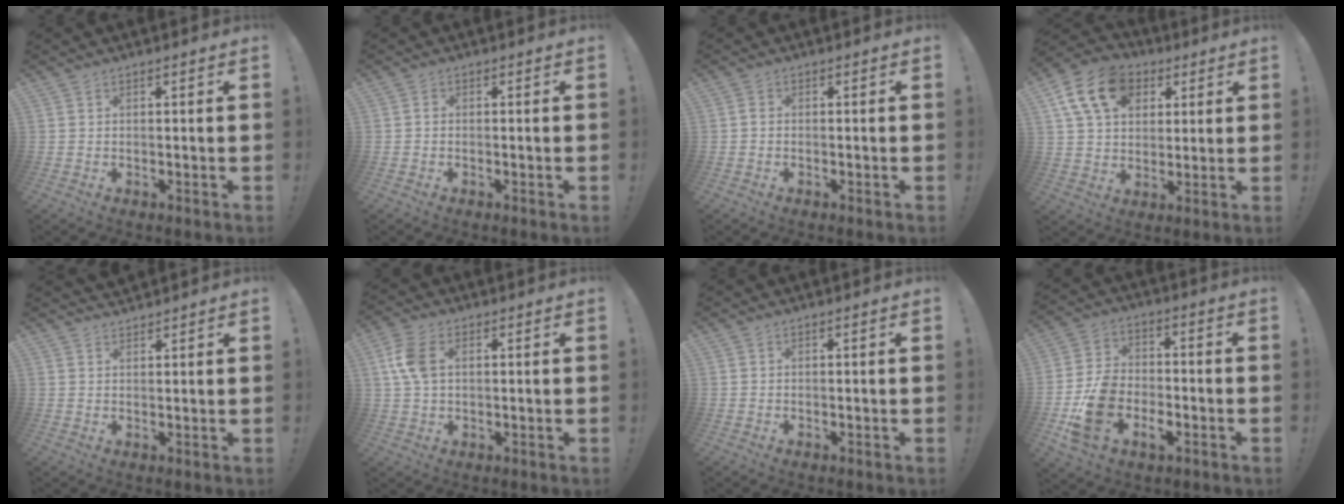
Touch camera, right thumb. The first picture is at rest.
{"total": 0.9, "force": [-0.6, 0.6, 0.3], "torque": [-0.004, 0.003, -0.011]}
{"total": 1.1, "force": [-0.6, 0.6, 0.6], "torque": [-0.010, 0.003, -0.010]}
{"total": 16.2, "force": [6.4, 11.9, 9.0], "torque": [-0.141, -0.015, 0.125]}
{"total": 2.4, "force": [2.3, 0.7, 0.2], "torque": [0.009, -0.016, 0.041]}
{"total": 8.0, "force": [1.9, 5.1, 5.9], "torque": [-0.132, 0.004, 0.033]}
{"total": 0.0}
{"total": 13.1, "force": [-5.3, 9.4, 7.4], "torque": [-0.136, 0.030, -0.093]}